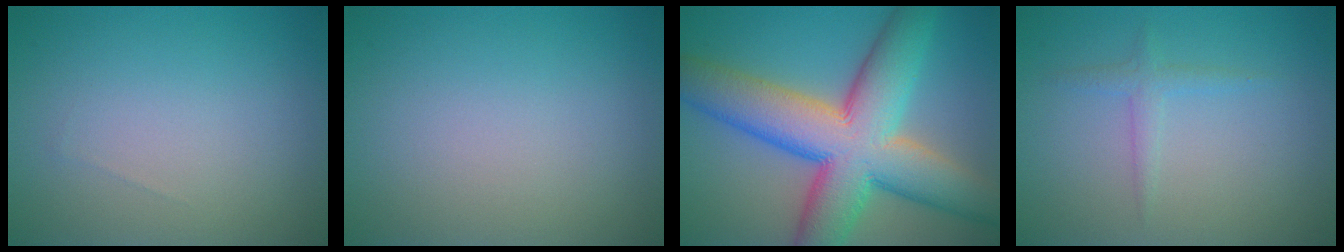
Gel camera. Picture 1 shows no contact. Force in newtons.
{"total": 0.0}
{"total": 13.2, "press": 13.2, "slide": 0.4}
{"total": 1.3, "press": 1.3, "slide": 0.0}